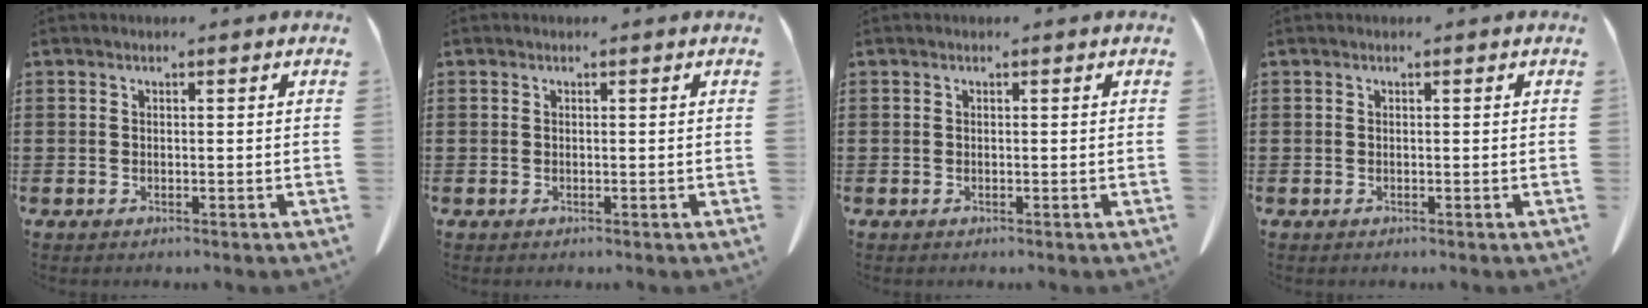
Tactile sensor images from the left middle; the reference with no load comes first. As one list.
[{"total": 0.0}, {"total": 0.0}, {"total": 0.0}]